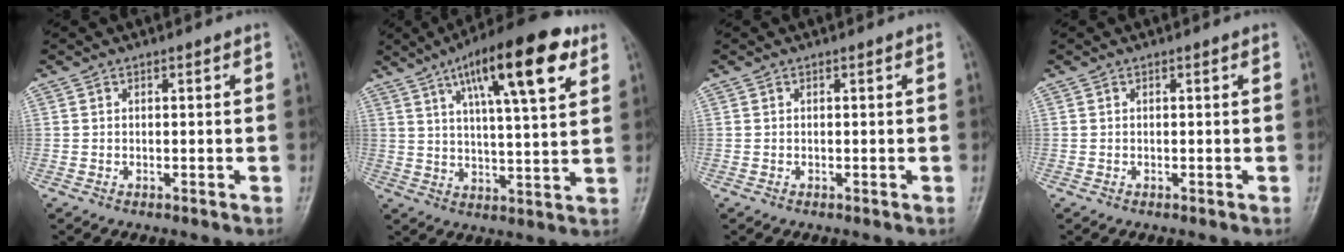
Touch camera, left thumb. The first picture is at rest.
{"total": 18.0, "force": [8.8, 4.7, 14.9], "torque": [-0.215, -0.019, 0.135]}
{"total": 0.0}
{"total": 0.0}